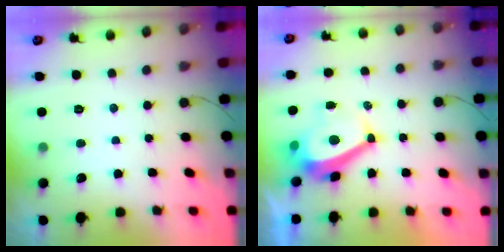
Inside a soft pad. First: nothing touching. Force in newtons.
{"total": 8.0, "press": 7.9, "slide": 0.9}